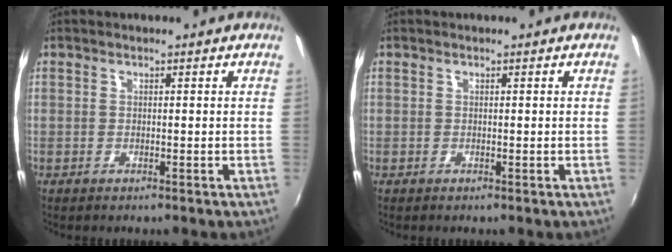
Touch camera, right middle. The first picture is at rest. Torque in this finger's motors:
{"motor_torque": [0.05, 0.21, 0.00, 0.01]}